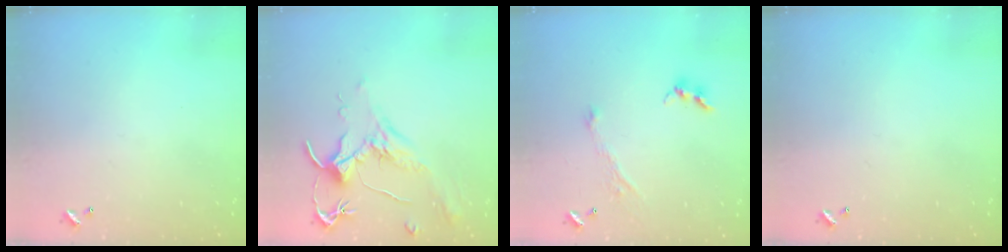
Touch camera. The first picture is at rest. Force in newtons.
{"total": 1.8, "press": 1.7, "slide": 0.6}
{"total": 2.9, "press": 2.8, "slide": 0.4}
{"total": 0.0}